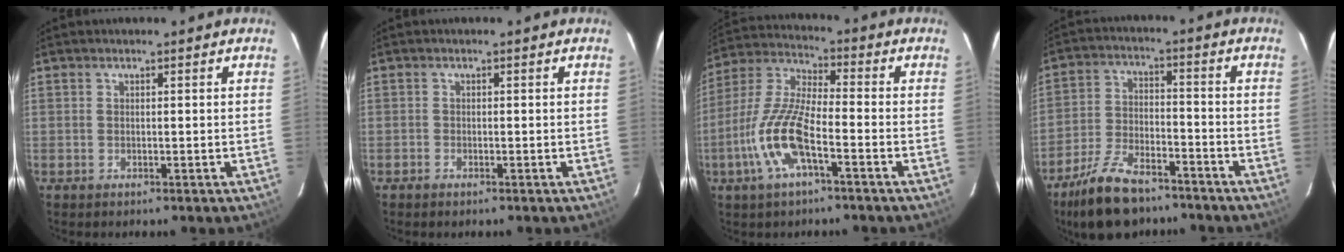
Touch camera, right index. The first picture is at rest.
{"total": 0.8, "force": [-0.6, 0.4, 0.1], "torque": [-0.006, -0.001, -0.013]}
{"total": 12.7, "force": [-5.3, 3.4, 11.0], "torque": [-0.242, -0.003, -0.108]}
{"total": 14.6, "force": [-11.1, 6.1, 7.3], "torque": [-0.163, -0.011, -0.194]}